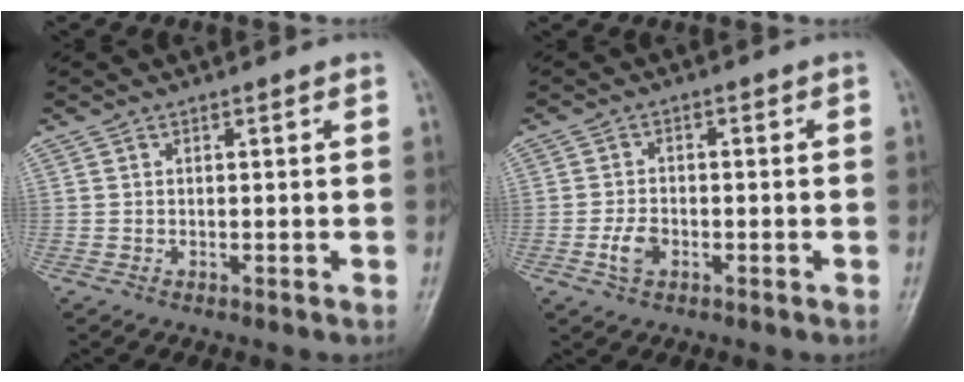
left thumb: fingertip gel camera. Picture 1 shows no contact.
{"total": 3.8, "force": [-1.5, 2.5, 2.4], "torque": [-0.044, 0.009, -0.030]}